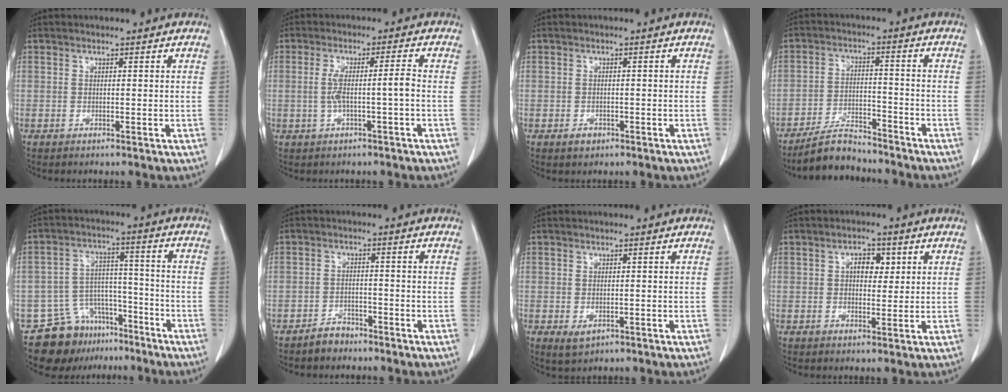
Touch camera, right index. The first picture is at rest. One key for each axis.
{"total": 4.7, "fx": -0.8, "fy": -0.1, "fz": 4.7, "tx": -0.094, "ty": 0.014, "tz": -0.009}
{"total": 1.6, "fx": -0.9, "fy": 1.2, "fz": 0.6, "tx": -0.009, "ty": 0.003, "tz": -0.008}
{"total": 7.0, "fx": -6.6, "fy": 1.8, "fz": 1.8, "tx": -0.035, "ty": -0.006, "tz": -0.116}
{"total": 10.7, "fx": -8.0, "fy": 6.6, "fz": 2.3, "tx": -0.033, "ty": 0.048, "tz": -0.124}
{"total": 3.0, "fx": -2.5, "fy": 1.5, "fz": 0.4, "tx": -0.014, "ty": 0.005, "tz": -0.041}
{"total": 2.3, "fx": -0.9, "fy": 1.5, "fz": 1.6, "tx": -0.026, "ty": -0.005, "tz": -0.001}
{"total": 3.8, "fx": 1.1, "fy": 2.2, "fz": 2.9, "tx": -0.045, "ty": 0.009, "tz": 0.017}